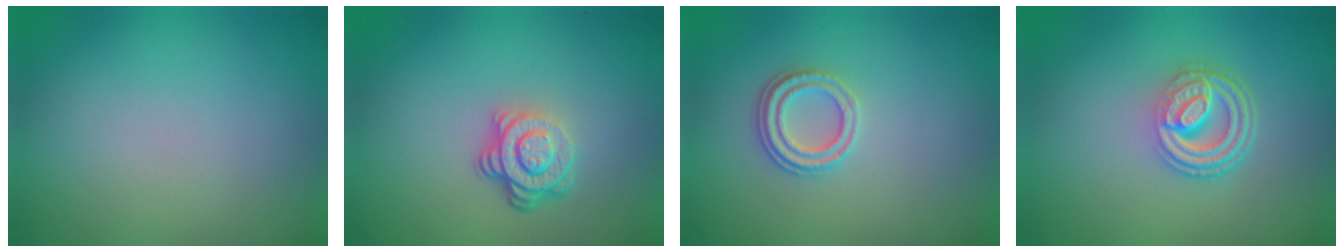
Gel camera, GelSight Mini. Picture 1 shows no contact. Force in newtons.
{"total": 4.0, "press": 2.8, "slide": 2.9}
{"total": 2.3, "press": 2.1, "slide": 1.0}
{"total": 4.6, "press": 3.3, "slide": 3.2}